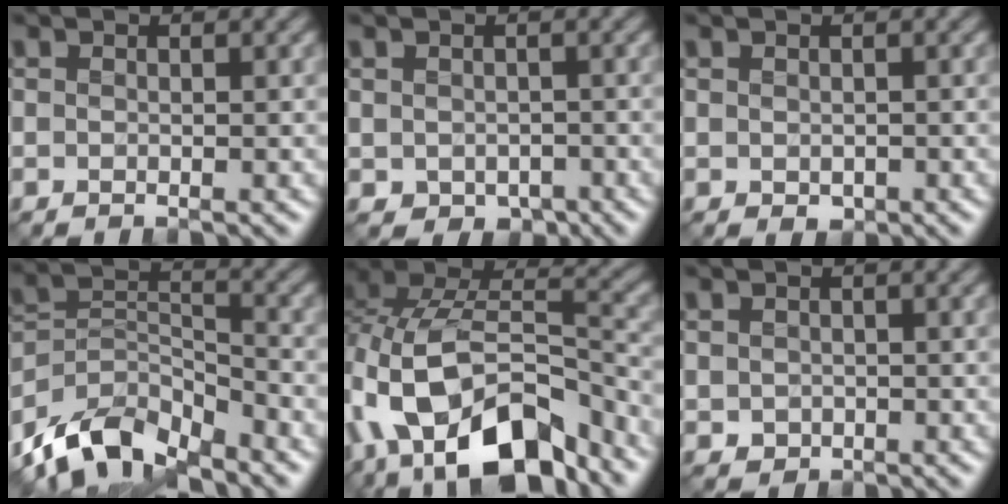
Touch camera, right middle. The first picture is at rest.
{"total": 2.0, "force": [-0.8, 1.6, 0.9], "torque": [-0.019, -0.010, -0.011]}
{"total": 0.7, "force": [-0.2, 0.5, 0.4], "torque": [-0.007, -0.003, 0.000]}
{"total": 8.9, "force": [-7.1, 3.6, 4.0], "torque": [-0.072, -0.007, -0.142]}
{"total": 14.1, "force": [-8.0, 6.8, 9.5], "torque": [-0.180, 0.014, -0.148]}
{"total": 1.1, "force": [-0.2, 1.0, 0.3], "torque": [-0.007, -0.004, -0.003]}